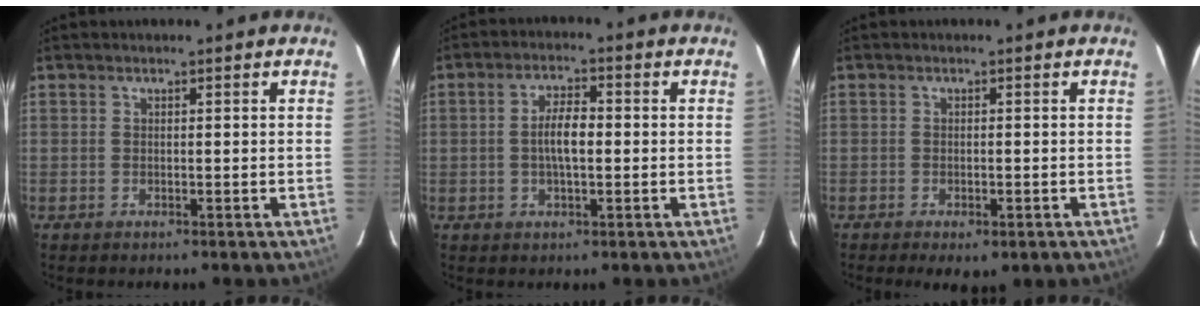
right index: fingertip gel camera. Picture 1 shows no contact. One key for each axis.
{"total": 5.2, "fx": -0.3, "fy": 2.0, "fz": 4.8, "tx": -0.089, "ty": 0.007, "tz": -0.004}
{"total": 4.1, "fx": -2.4, "fy": 1.7, "fz": 2.9, "tx": -0.056, "ty": -0.017, "tz": -0.033}